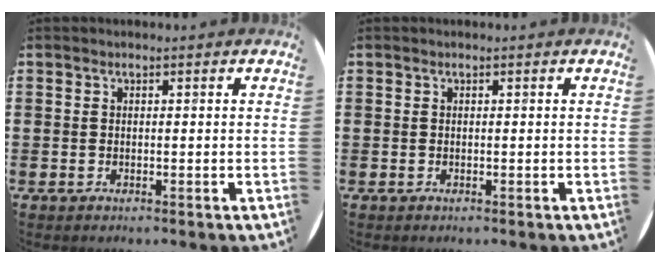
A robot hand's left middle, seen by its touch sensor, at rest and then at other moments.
{"total": 0.0}